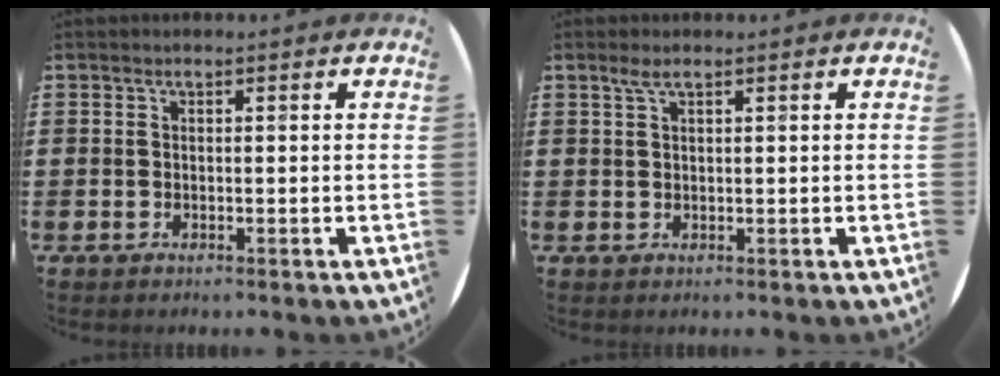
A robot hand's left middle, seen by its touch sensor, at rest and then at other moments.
{"total": 1.3, "force": [0.8, 0.2, 1.0], "torque": [-0.020, 0.004, 0.013]}